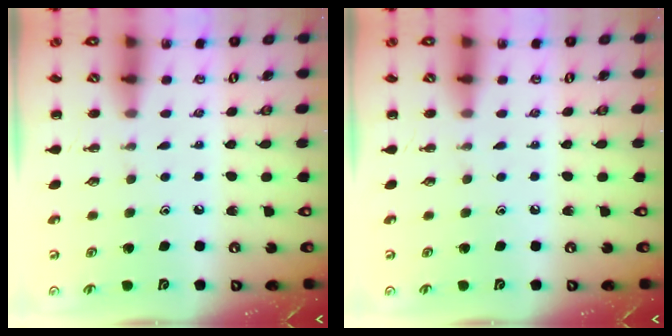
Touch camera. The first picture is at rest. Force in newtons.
{"total": 0.0}